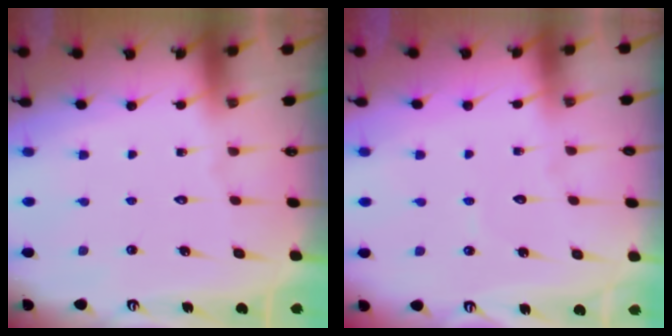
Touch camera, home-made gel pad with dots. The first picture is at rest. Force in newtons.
{"total": 3.0, "press": 3.0, "slide": 0.3}